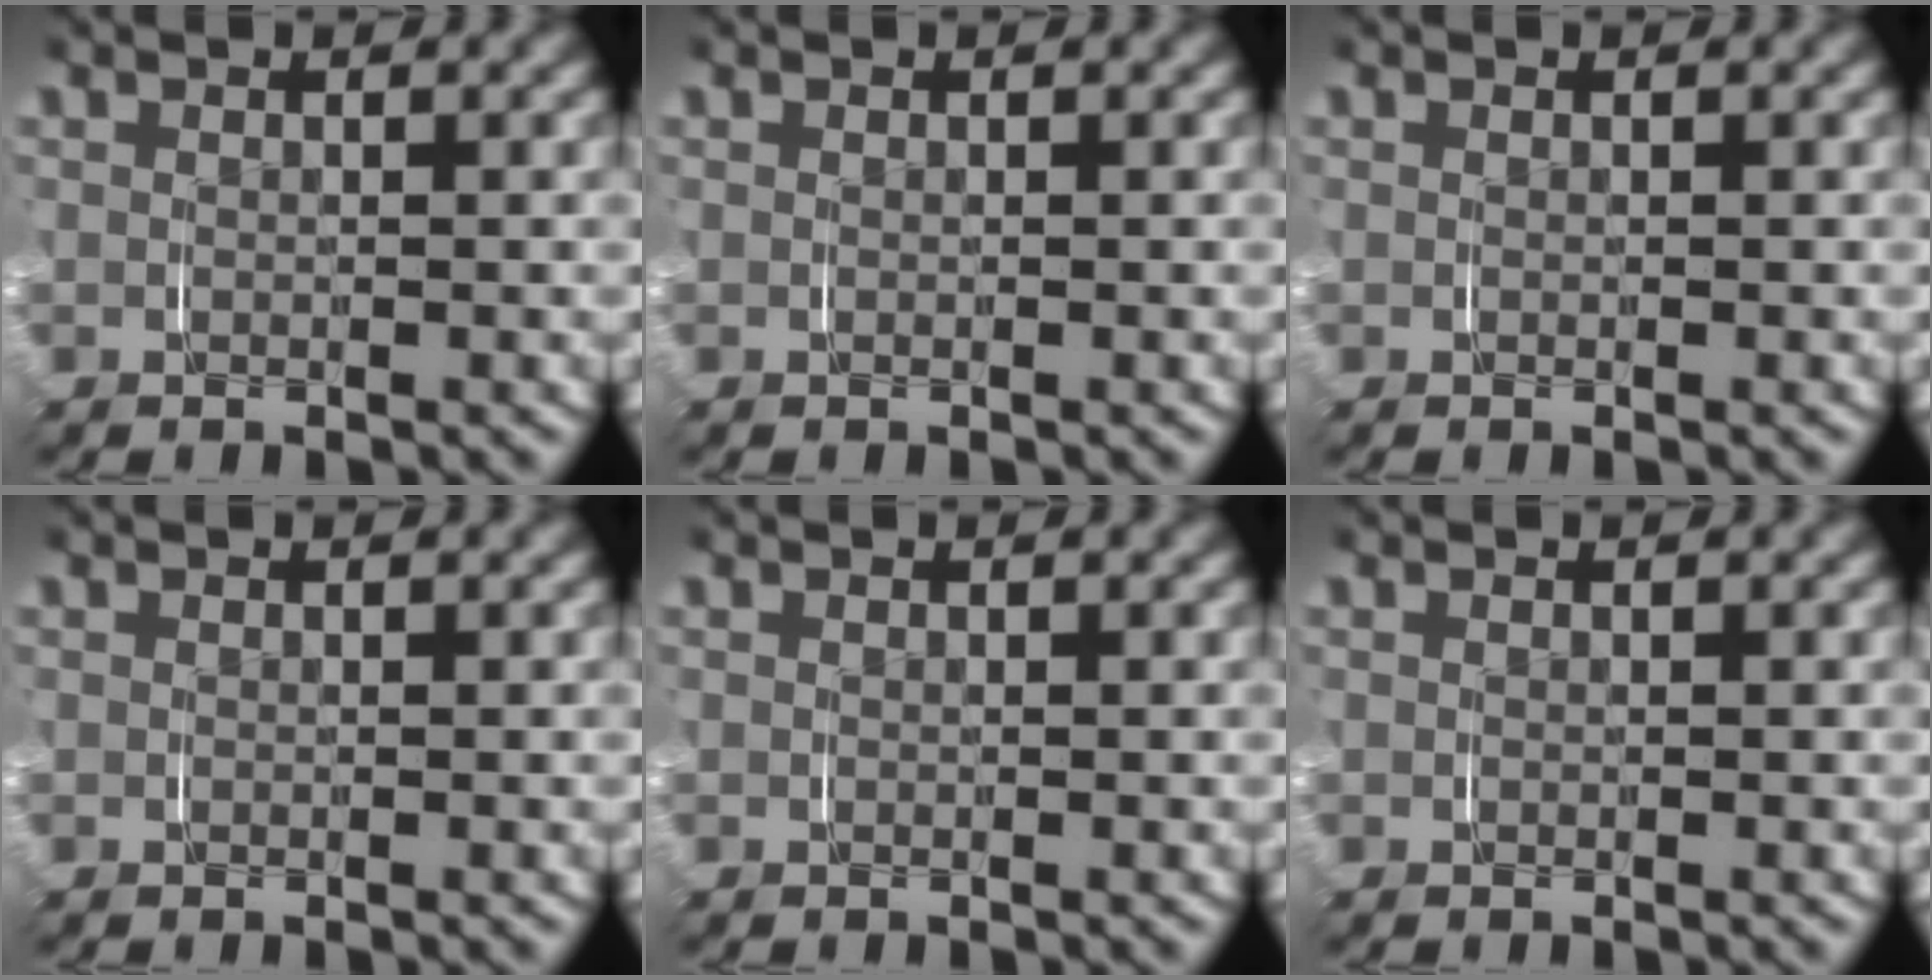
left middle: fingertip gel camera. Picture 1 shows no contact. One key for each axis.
{"total": 0.0}
{"total": 0.0}
{"total": 0.0}
{"total": 0.0}
{"total": 0.0}